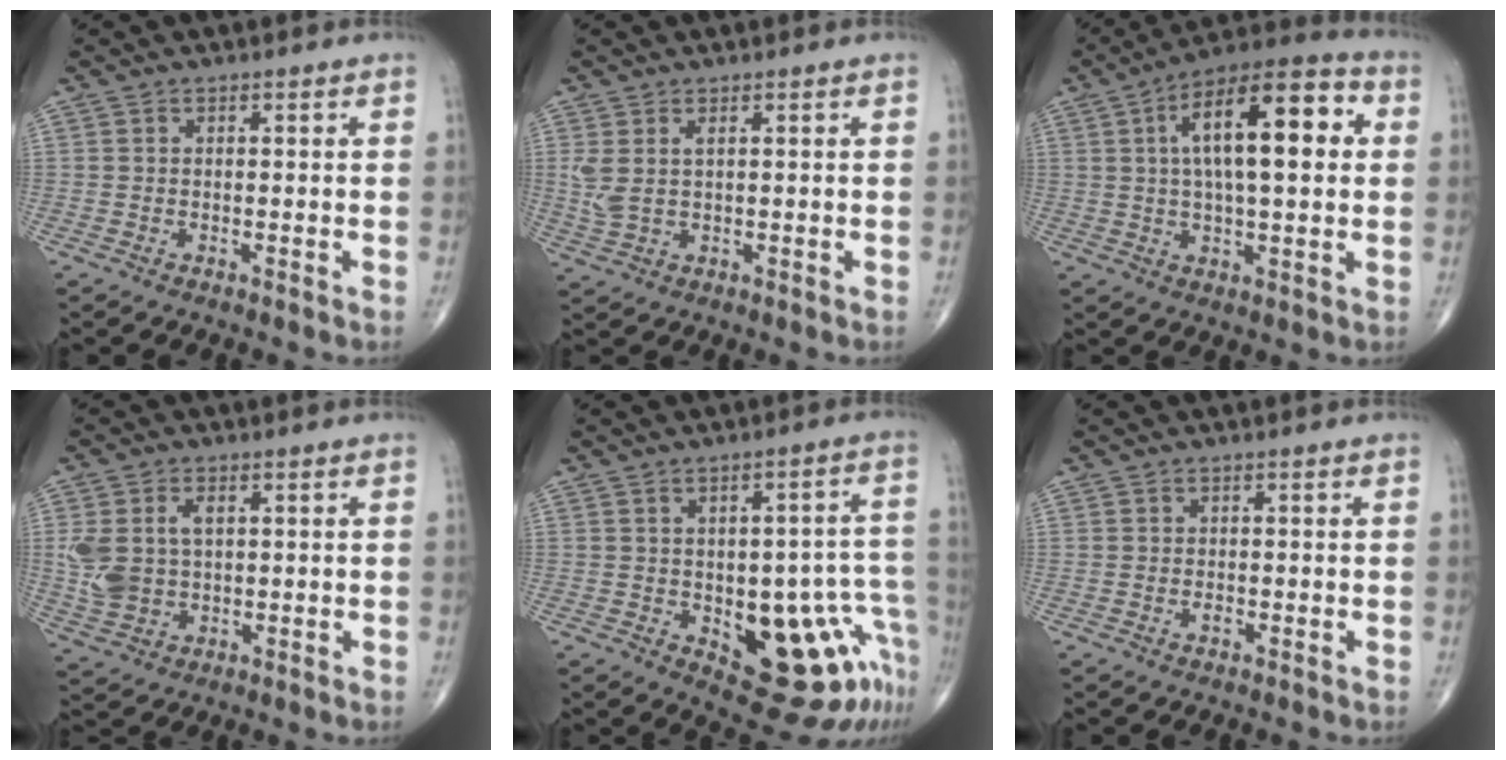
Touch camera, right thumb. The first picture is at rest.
{"total": 4.1, "force": [1.2, 1.7, 3.6], "torque": [-0.095, 0.003, 0.033]}
{"total": 18.7, "force": [3.8, 6.9, 16.9], "torque": [-0.250, 0.022, 0.050]}
{"total": 8.3, "force": [1.3, 5.4, 6.1], "torque": [-0.129, 0.004, 0.036]}
{"total": 16.5, "force": [-6.1, 7.2, 13.6], "torque": [-0.107, 0.042, -0.058]}
{"total": 1.0, "force": [-0.4, 0.6, 0.7], "torque": [-0.011, 0.001, -0.008]}